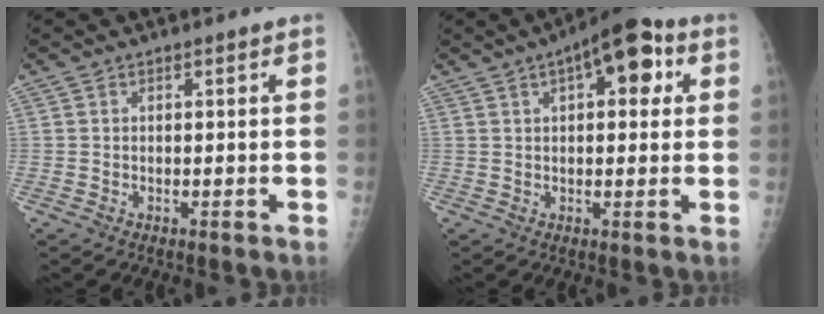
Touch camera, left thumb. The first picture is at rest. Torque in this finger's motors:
{"motor_torque": [0.04, 0.27, -0.05, 0.02, 0.07]}